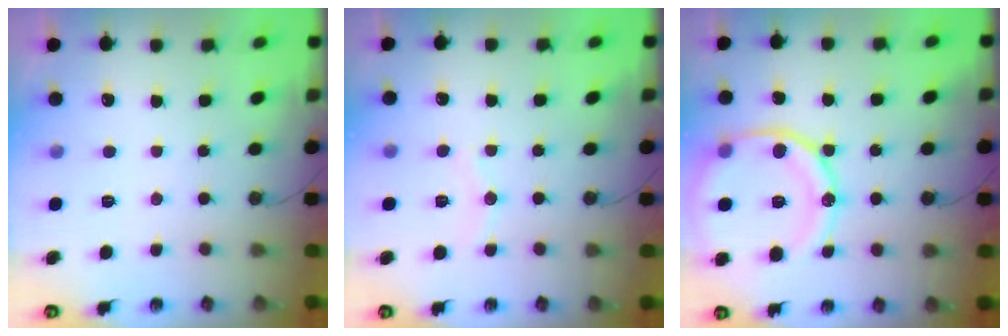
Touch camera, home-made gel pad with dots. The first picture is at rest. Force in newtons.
{"total": 4.7, "press": 4.7, "slide": 0.5}
{"total": 17.7, "press": 17.6, "slide": 1.9}